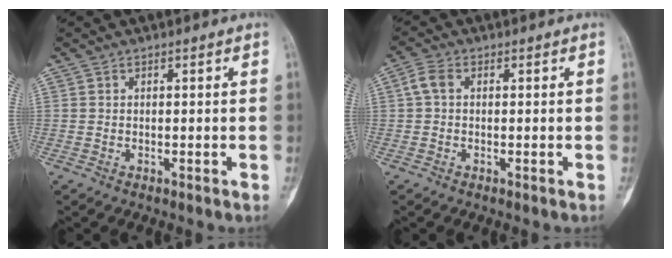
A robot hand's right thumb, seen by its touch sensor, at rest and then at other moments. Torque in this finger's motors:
{"motor_torque": [0.22, 0.37, 0.57, -0.07, 0.03]}